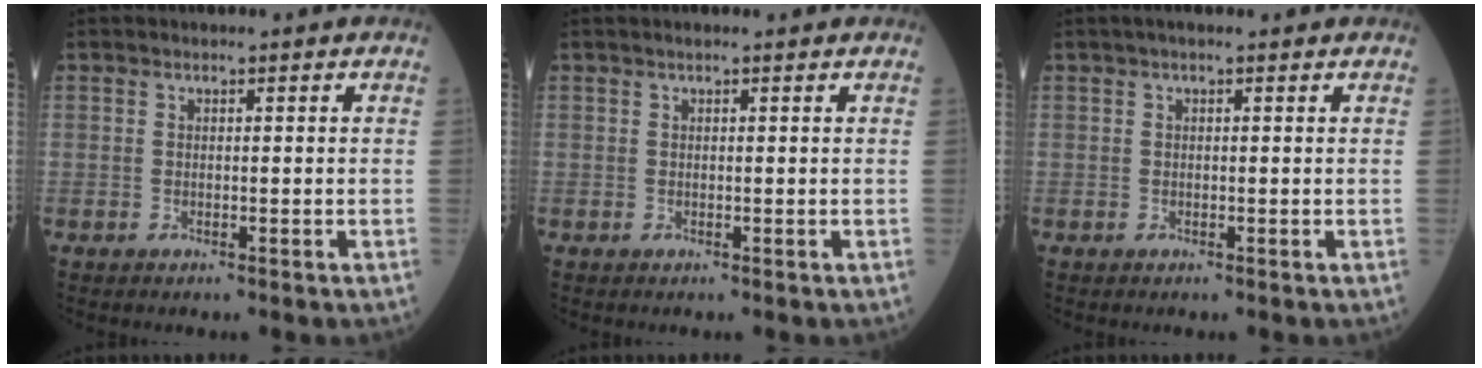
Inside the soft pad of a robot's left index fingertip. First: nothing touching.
{"total": 1.2, "force": [0.9, 0.2, 0.7], "torque": [-0.013, 0.012, 0.013]}
{"total": 2.4, "force": [1.7, 0.5, 1.6], "torque": [-0.023, 0.019, 0.022]}